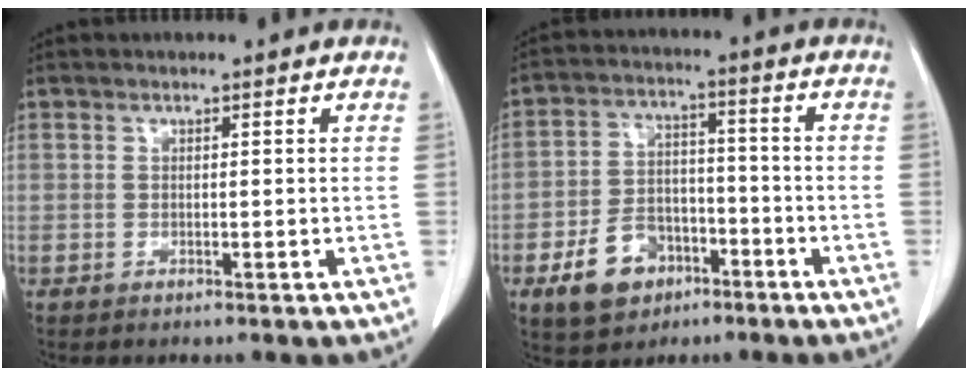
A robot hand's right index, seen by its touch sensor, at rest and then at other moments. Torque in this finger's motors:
{"motor_torque": [0.12, -0.11, -0.27, -0.12]}